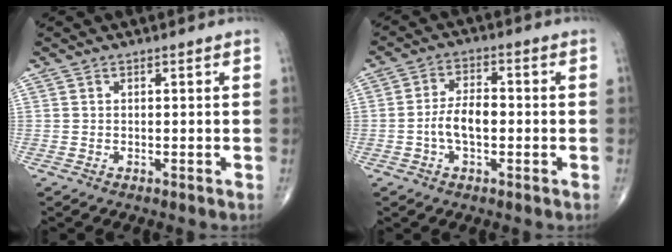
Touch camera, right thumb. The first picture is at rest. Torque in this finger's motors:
{"motor_torque": [1.13, 1.16, 0.56, -0.41, 0.10]}